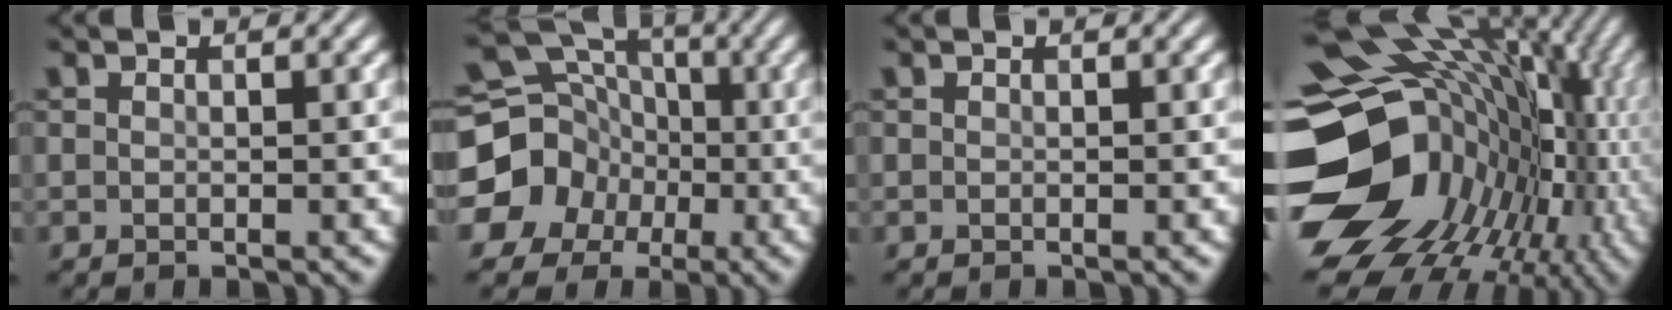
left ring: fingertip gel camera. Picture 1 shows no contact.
{"total": 14.2, "force": [-3.4, 13.2, 3.9], "torque": [-0.111, 0.002, -0.081]}
{"total": 0.0}
{"total": 19.4, "force": [-1.9, 15.4, 11.6], "torque": [-0.210, -0.001, -0.014]}